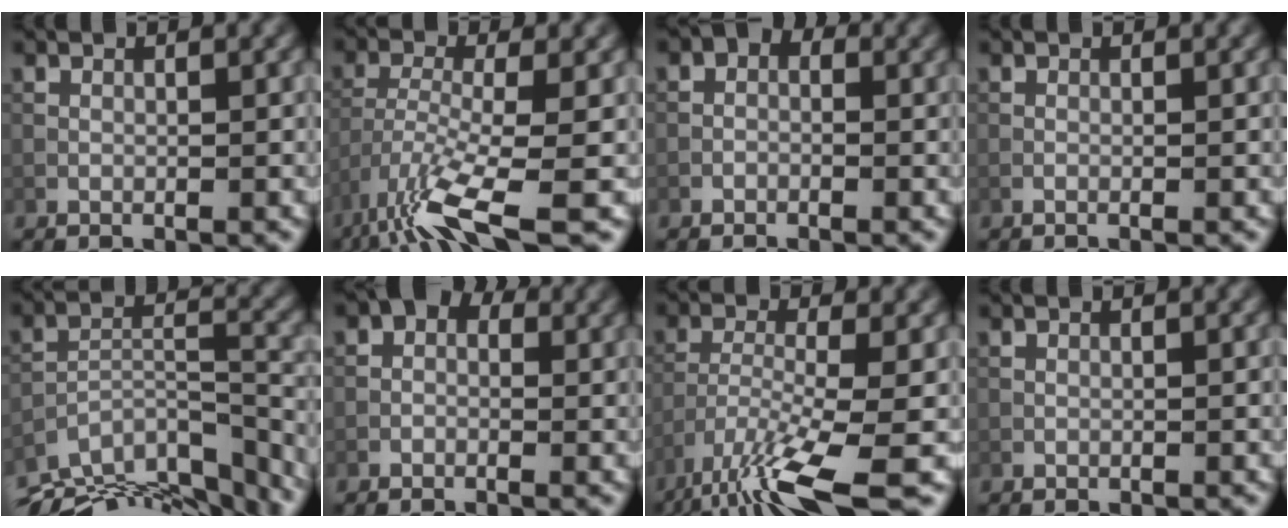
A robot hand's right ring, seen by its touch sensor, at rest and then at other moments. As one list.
[{"total": 7.9, "force": [-5.0, 1.7, 5.9], "torque": [-0.119, -0.015, -0.099]}, {"total": 1.7, "force": [0.1, 1.4, 1.0], "torque": [-0.001, 0.005, -0.015]}, {"total": 0.5, "force": [-0.1, 0.2, 0.5], "torque": [-0.007, -0.002, -0.008]}, {"total": 15.9, "force": [-13.7, 4.8, 6.5], "torque": [-0.111, 0.004, -0.185]}, {"total": 2.4, "force": [0.6, 1.8, 1.5], "torque": [-0.010, 0.007, -0.010]}, {"total": 9.6, "force": [-6.2, 2.0, 7.0], "torque": [-0.144, -0.021, -0.113]}, {"total": 0.0}]